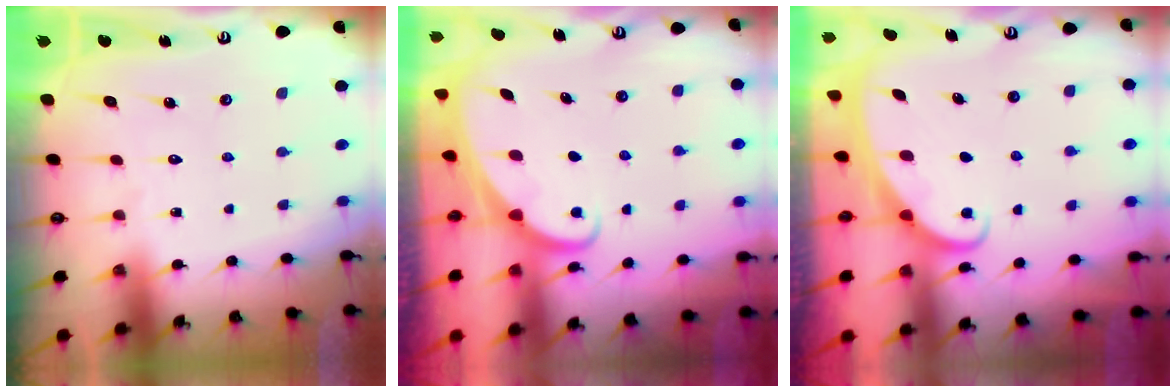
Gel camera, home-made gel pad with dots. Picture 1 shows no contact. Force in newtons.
{"total": 1.6, "press": 1.6, "slide": 0.1}
{"total": 2.1, "press": 2.1, "slide": 0.4}